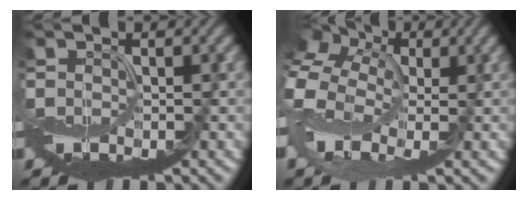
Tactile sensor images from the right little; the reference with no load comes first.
{"total": 10.6, "force": [1.2, 7.5, 7.4], "torque": [-0.178, 0.008, 0.021]}